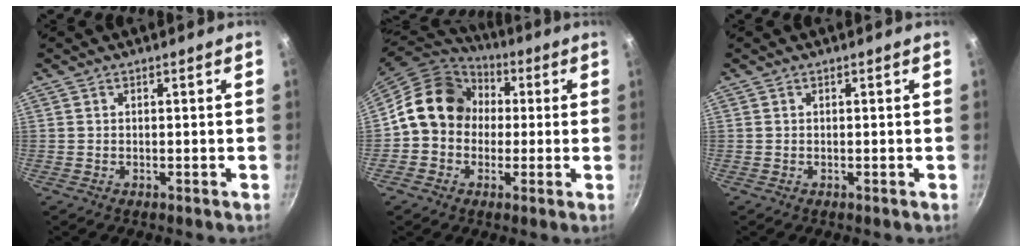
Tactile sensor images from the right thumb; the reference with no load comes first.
{"total": 14.3, "force": [1.2, 12.2, 7.4], "torque": [-0.083, 0.032, 0.001]}
{"total": 0.0}